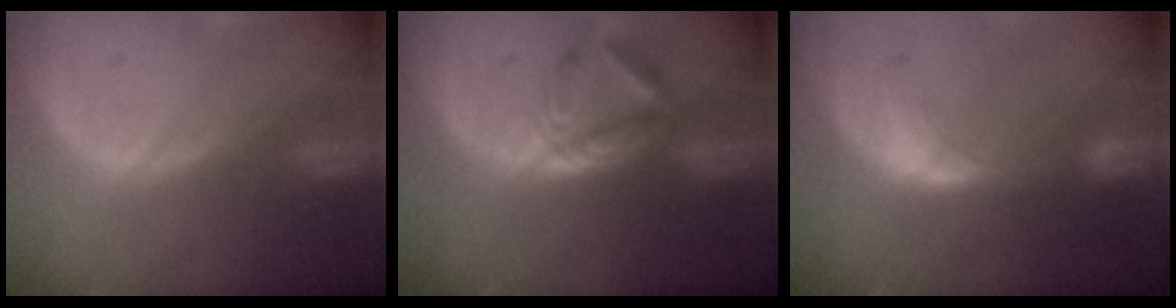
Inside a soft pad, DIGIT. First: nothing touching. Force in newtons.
{"total": 5.8, "press": 4.9, "slide": 3.1}
{"total": 7.7, "press": 6.9, "slide": 3.5}